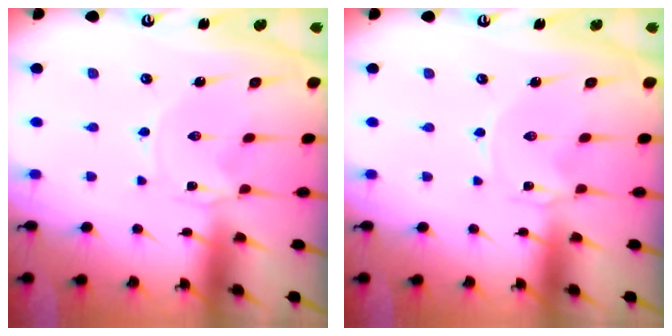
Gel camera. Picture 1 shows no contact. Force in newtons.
{"total": 0.0}